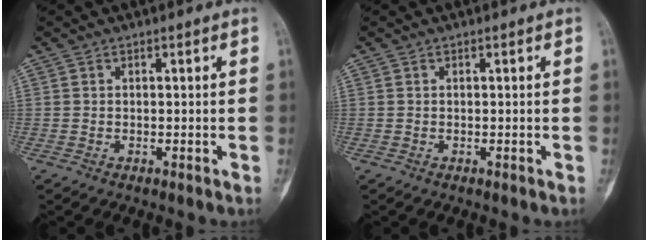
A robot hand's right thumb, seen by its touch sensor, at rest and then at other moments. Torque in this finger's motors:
{"motor_torque": [0.00, 0.00, 0.04, -0.03, 0.00]}